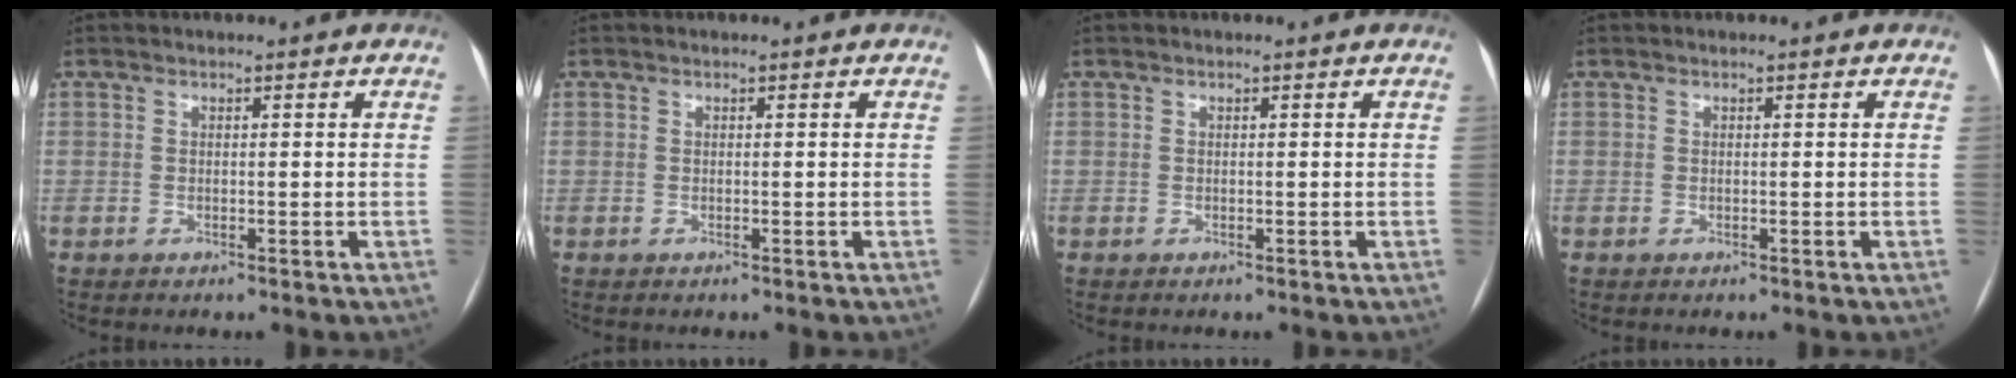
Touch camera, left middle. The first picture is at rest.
{"total": 0.0}
{"total": 0.0}
{"total": 0.0}